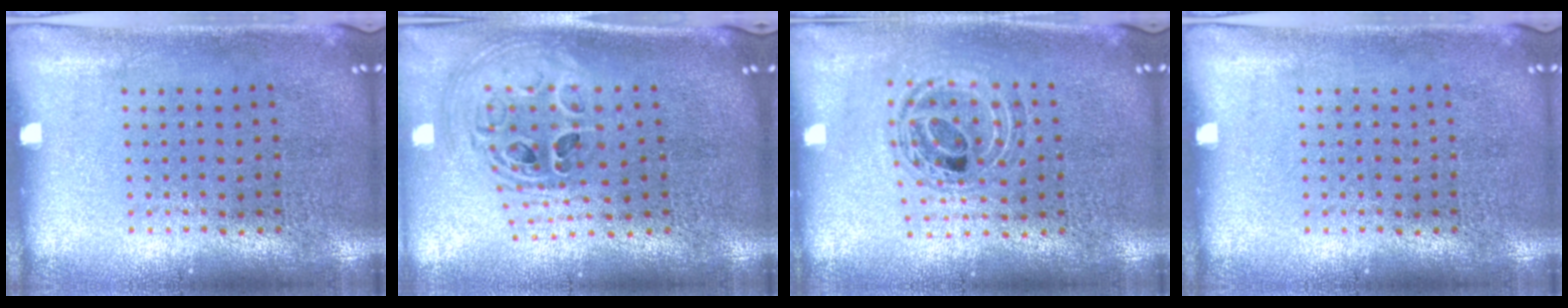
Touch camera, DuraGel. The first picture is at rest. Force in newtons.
{"total": 1.5, "press": 1.4, "slide": 0.7}
{"total": 0.9, "press": 0.9, "slide": 0.1}
{"total": 0.0}